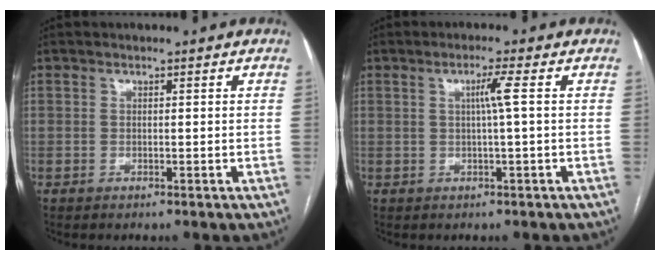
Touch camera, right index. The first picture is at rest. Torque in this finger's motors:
{"motor_torque": [0.43, 0.09, 0.17, 0.06]}